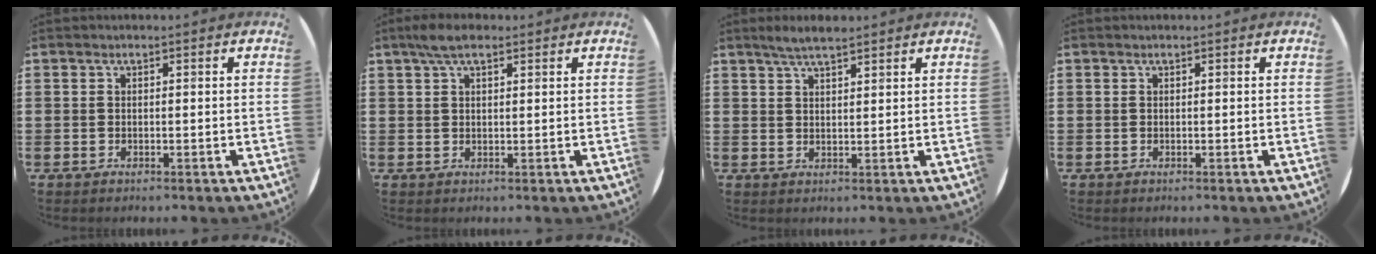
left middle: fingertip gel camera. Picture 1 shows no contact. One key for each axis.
{"total": 3.8, "fx": 2.5, "fy": 1.3, "fz": 2.6, "tx": -0.056, "ty": 0.008, "tz": 0.044}
{"total": 3.3, "fx": 2.8, "fy": 0.5, "fz": 1.6, "tx": -0.037, "ty": 0.002, "tz": 0.050}
{"total": 0.0}